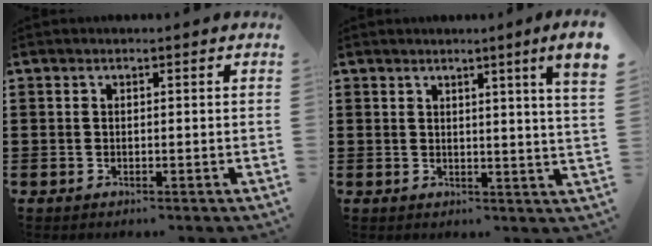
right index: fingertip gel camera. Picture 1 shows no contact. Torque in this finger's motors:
{"motor_torque": [0.48, 0.25, 0.33, 0.03]}